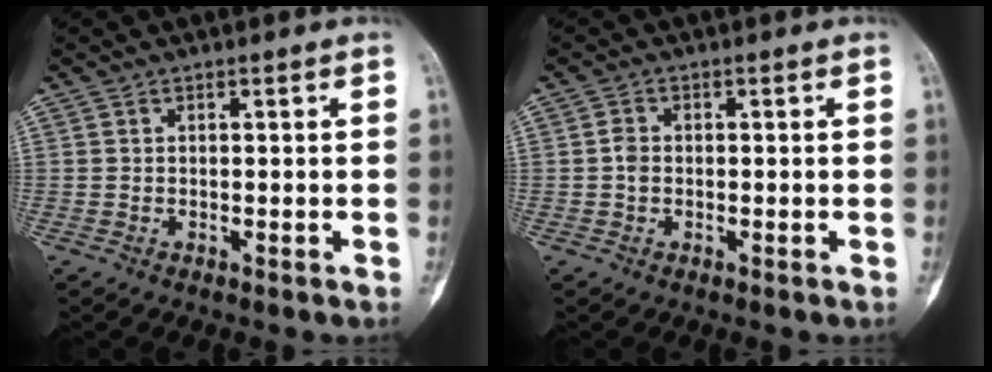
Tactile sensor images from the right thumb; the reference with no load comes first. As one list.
[{"total": 1.7, "force": [-0.3, 1.3, 1.0], "torque": [-0.012, 0.003, -0.009]}]